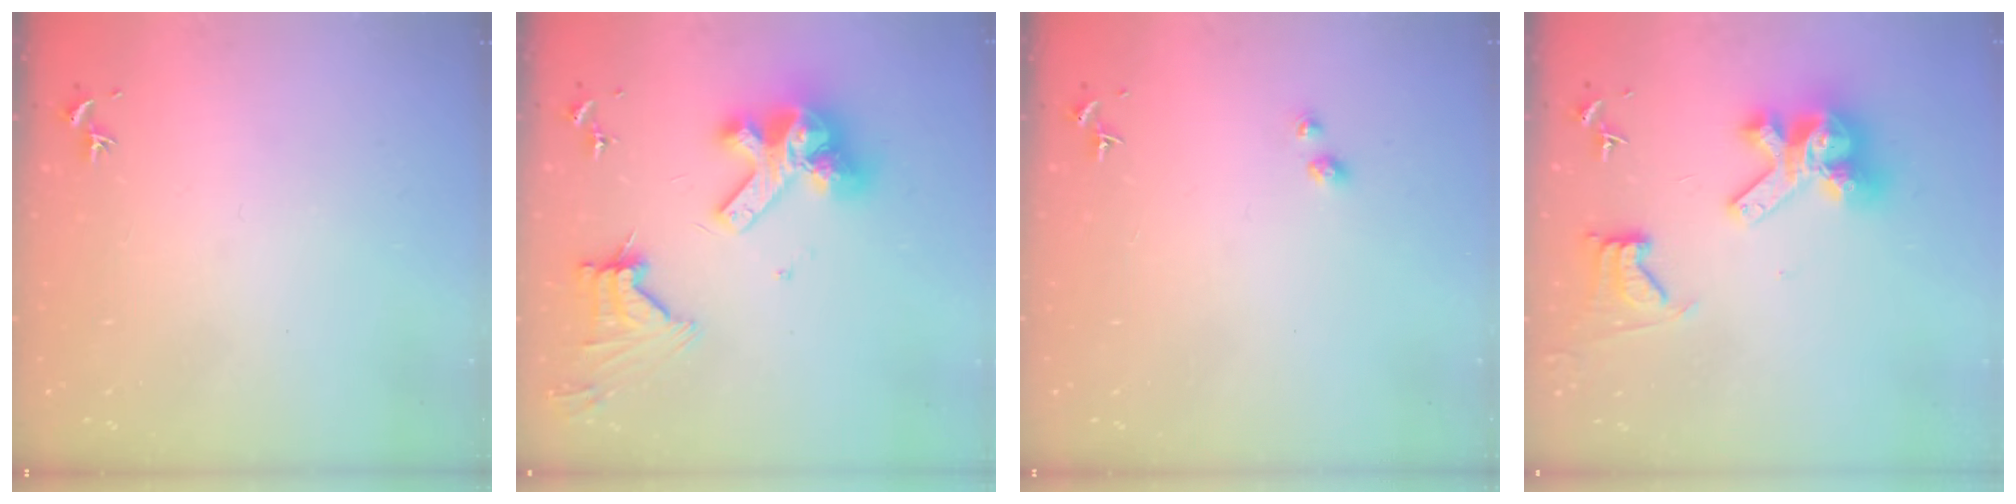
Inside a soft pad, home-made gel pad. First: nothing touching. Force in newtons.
{"total": 18.0, "press": 17.9, "slide": 2.0}
{"total": 2.7, "press": 2.7, "slide": 0.2}
{"total": 14.1, "press": 14.0, "slide": 1.7}